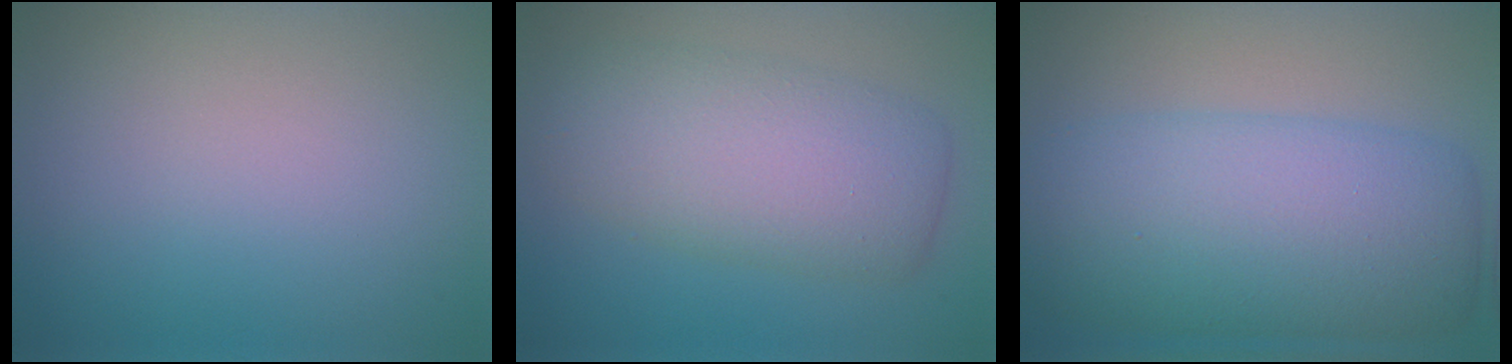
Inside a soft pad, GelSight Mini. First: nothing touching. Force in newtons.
{"total": 7.0, "press": 7.0, "slide": 0.2}
{"total": 10.2, "press": 10.2, "slide": 0.3}